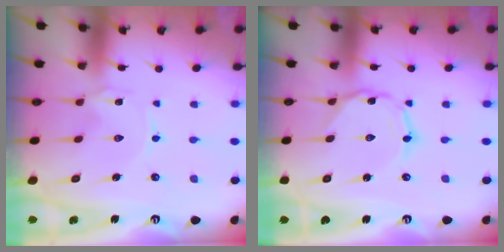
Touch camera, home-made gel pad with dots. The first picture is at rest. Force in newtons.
{"total": 1.2, "press": 1.2, "slide": 0.3}